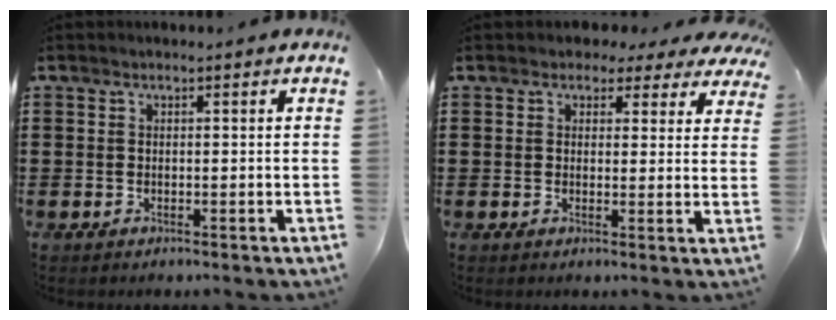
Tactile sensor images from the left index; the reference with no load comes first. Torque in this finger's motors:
{"motor_torque": [2.14, 0.00, 0.66, 0.02]}